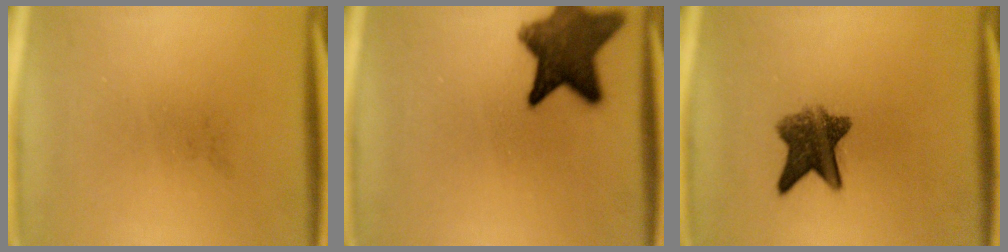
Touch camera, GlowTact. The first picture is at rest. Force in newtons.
{"total": 11.4}
{"total": 7.3}